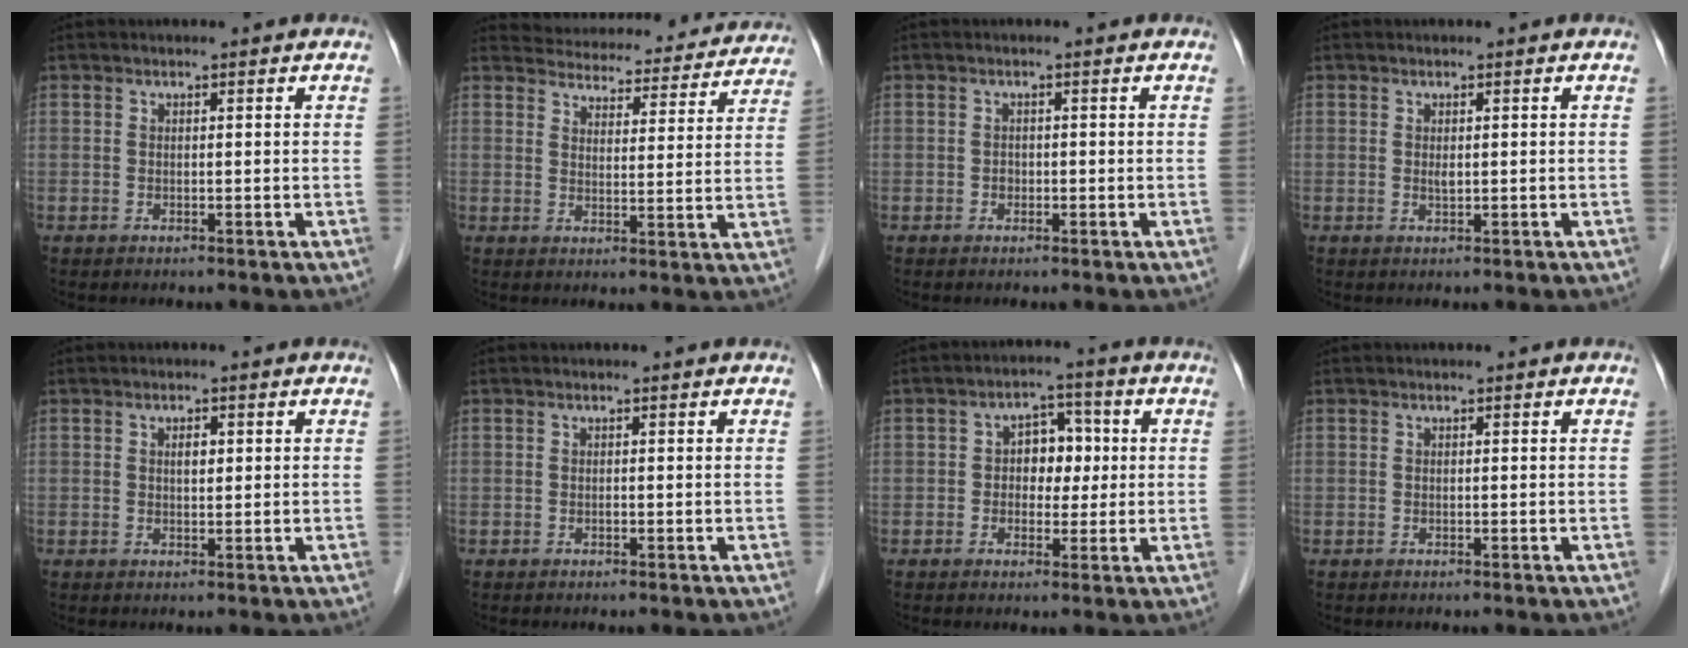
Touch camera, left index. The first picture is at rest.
{"total": 20.0, "force": [18.9, 5.5, 3.7], "torque": [-0.038, -0.010, 0.219]}
{"total": 1.4, "force": [-0.5, 1.1, 0.6], "torque": [-0.006, 0.005, -0.008]}
{"total": 0.8, "force": [0.0, 0.3, 0.7], "torque": [-0.013, -0.001, 0.002]}
{"total": 1.6, "force": [0.4, 0.7, 1.4], "torque": [-0.024, 0.001, 0.008]}
{"total": 0.0}
{"total": 5.4, "force": [0.3, 3.7, 3.9], "torque": [-0.061, 0.023, 0.004]}
{"total": 0.0}